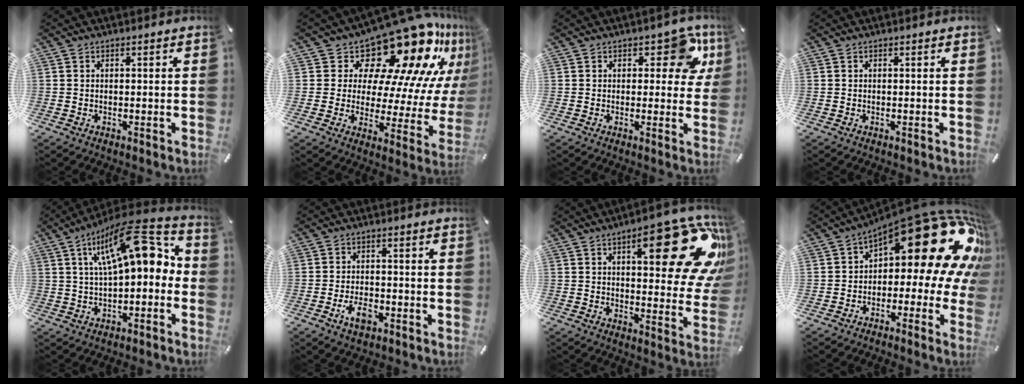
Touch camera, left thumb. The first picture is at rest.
{"total": 20.7, "force": [16.2, 8.1, 10.0], "torque": [-0.117, -0.157, 0.262]}
{"total": 10.0, "force": [4.8, 5.3, 7.0], "torque": [-0.064, -0.022, 0.076]}
{"total": 0.0}
{"total": 18.6, "force": [6.8, 7.6, 15.5], "torque": [-0.241, -0.034, 0.108]}
{"total": 5.4, "force": [-2.6, 2.9, 3.7], "torque": [-0.077, 0.009, -0.049]}
{"total": 25.9, "force": [11.3, 10.4, 20.8], "torque": [-0.245, -0.073, 0.178]}
{"total": 25.9, "force": [10.9, 11.0, 20.7], "torque": [-0.262, -0.088, 0.186]}